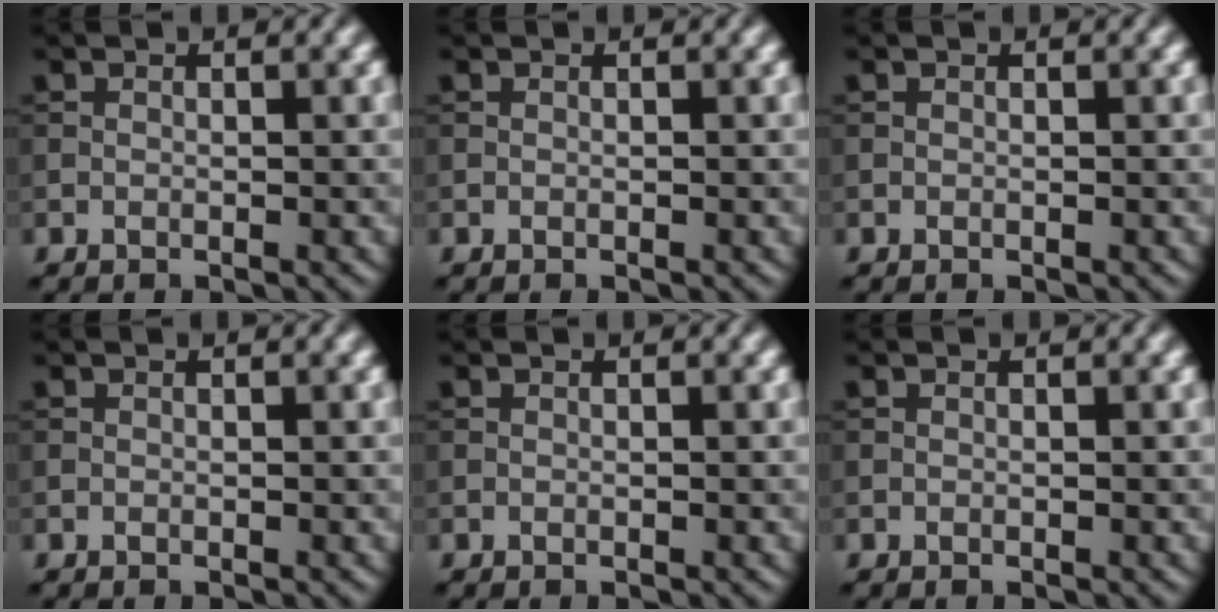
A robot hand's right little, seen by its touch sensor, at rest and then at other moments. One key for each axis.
{"total": 0.0}
{"total": 0.0}
{"total": 0.0}
{"total": 0.0}
{"total": 0.0}